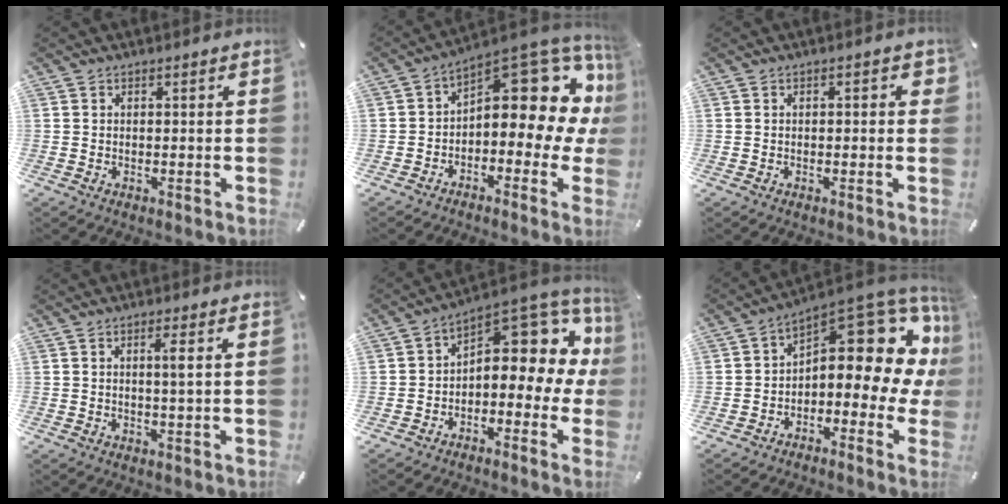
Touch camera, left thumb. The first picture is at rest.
{"total": 15.0, "force": [6.6, 7.5, 11.2], "torque": [-0.119, -0.075, 0.103]}
{"total": 1.8, "force": [-0.1, 0.9, 1.6], "torque": [-0.020, 0.003, -0.004]}
{"total": 2.9, "force": [0.6, 0.0, 2.9], "torque": [-0.056, -0.002, 0.007]}
{"total": 12.2, "force": [4.9, 7.0, 8.7], "torque": [-0.100, -0.055, 0.078]}
{"total": 15.3, "force": [7.5, 7.2, 11.3], "torque": [-0.128, -0.077, 0.117]}